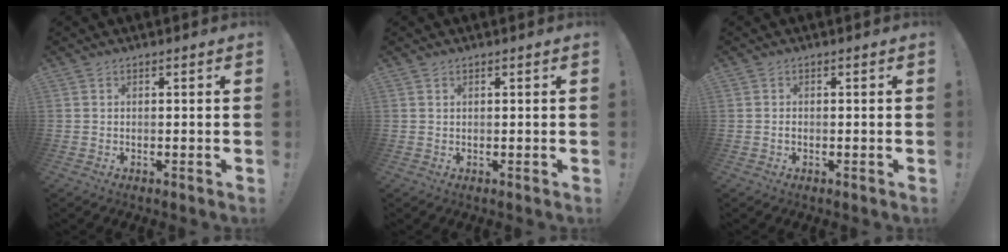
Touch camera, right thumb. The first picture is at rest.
{"total": 0.0}
{"total": 0.6, "force": [-0.4, 0.3, 0.2], "torque": [-0.010, 0.003, -0.007]}